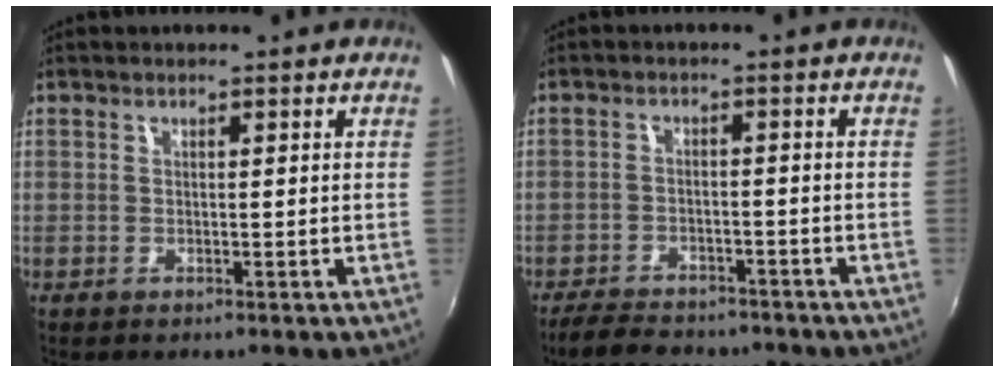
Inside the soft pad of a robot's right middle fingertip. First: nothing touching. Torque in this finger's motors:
{"motor_torque": [0.09, -0.09, 0.03, 0.01]}